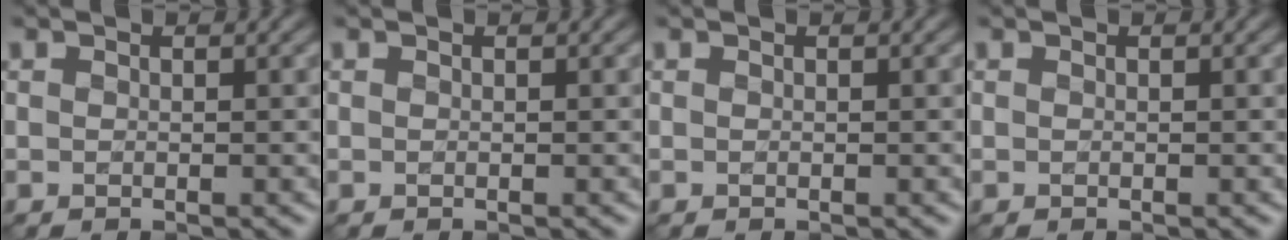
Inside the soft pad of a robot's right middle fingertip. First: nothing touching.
{"total": 0.0}
{"total": 0.0}
{"total": 0.0}